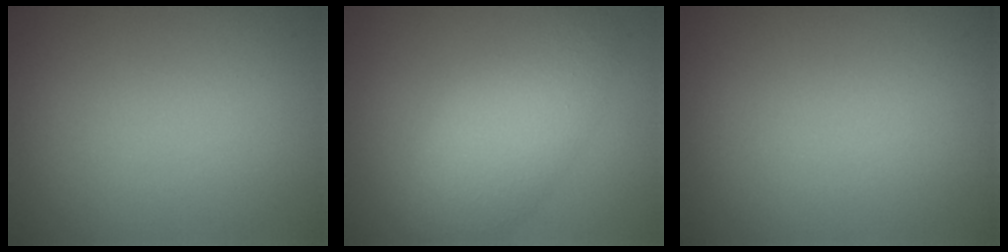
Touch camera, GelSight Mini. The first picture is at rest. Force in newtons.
{"total": 5.2, "press": 5.2, "slide": 0.4}
{"total": 0.0}